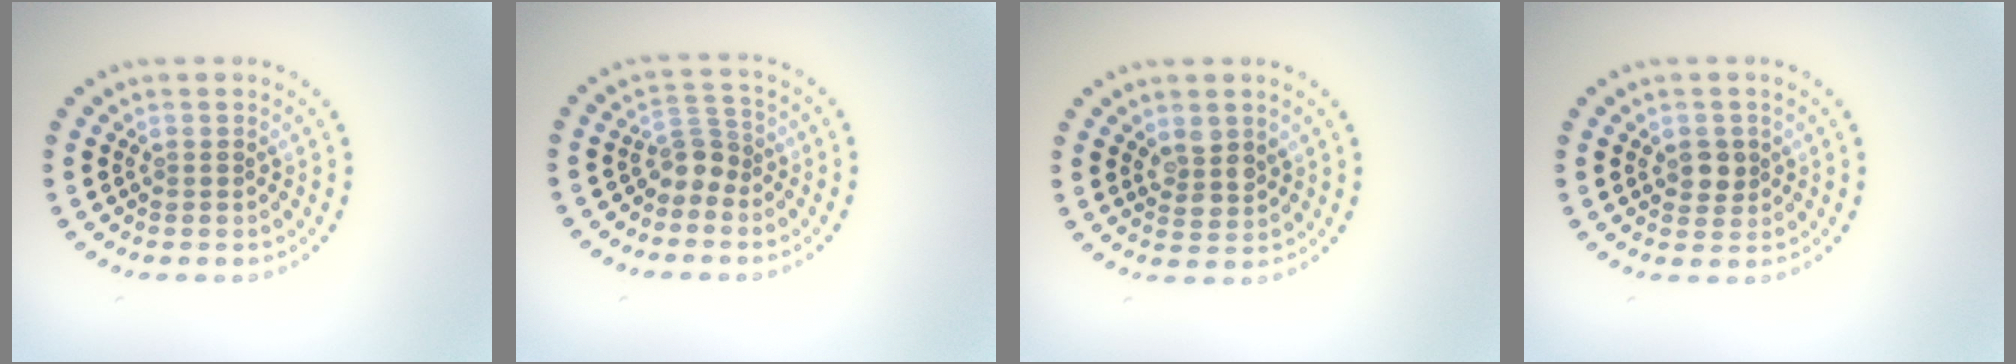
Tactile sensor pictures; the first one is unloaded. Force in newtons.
{"total": 2.2, "press": 1.7, "slide": 1.4}
{"total": 2.2, "press": 2.0, "slide": 1.0}
{"total": 1.9, "press": 1.9, "slide": 0.6}